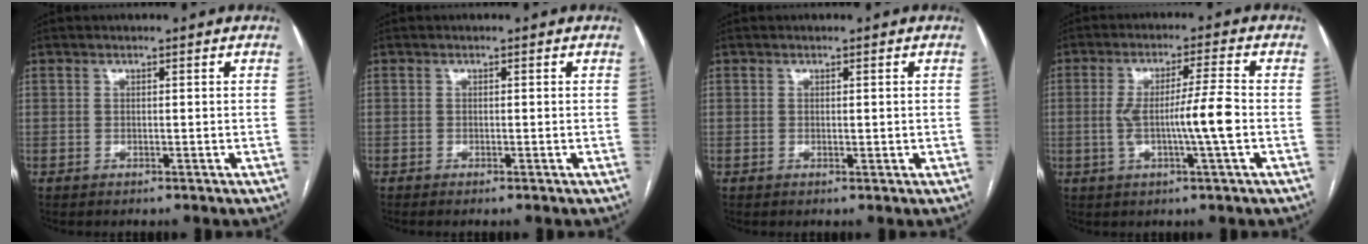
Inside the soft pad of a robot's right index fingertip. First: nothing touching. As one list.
[{"total": 0.5, "force": [-0.4, -0.1, 0.4], "torque": [-0.009, 0.000, -0.007]}, {"total": 0.8, "force": [0.0, 0.3, 0.7], "torque": [-0.013, -0.003, 0.002]}, {"total": 8.1, "force": [-1.3, -0.6, 8.0], "torque": [-0.145, 0.002, -0.021]}]